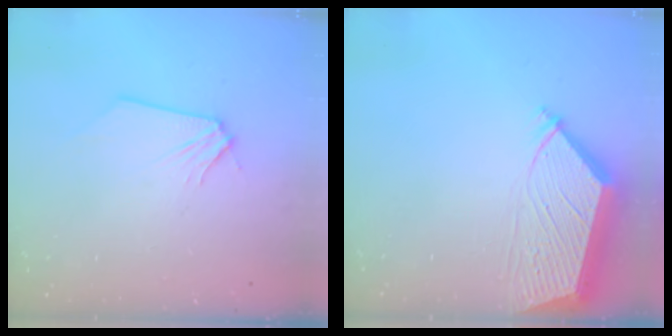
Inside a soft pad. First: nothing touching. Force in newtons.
{"total": 6.5, "press": 6.4, "slide": 0.9}